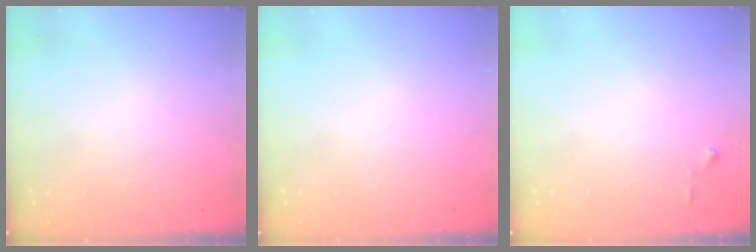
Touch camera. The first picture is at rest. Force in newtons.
{"total": 0.0}
{"total": 3.0, "press": 2.9, "slide": 0.4}